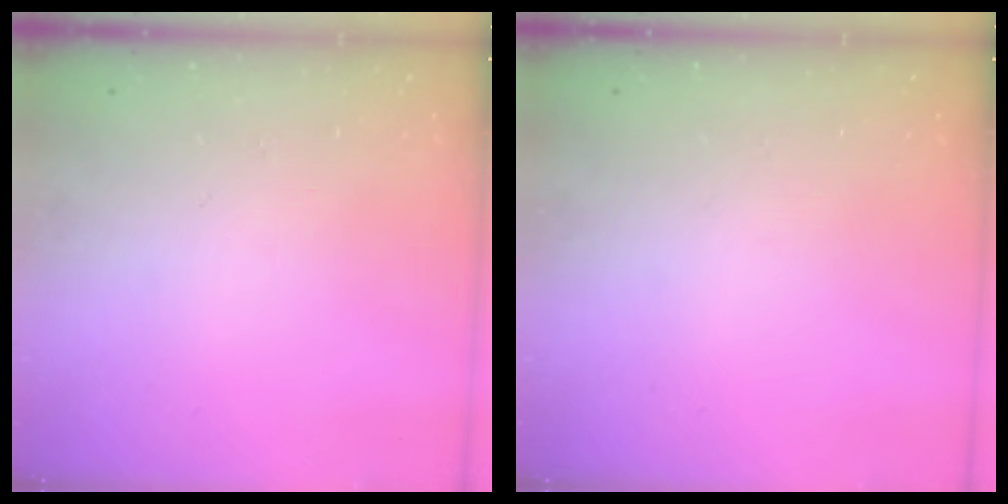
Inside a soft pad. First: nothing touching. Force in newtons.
{"total": 0.0}